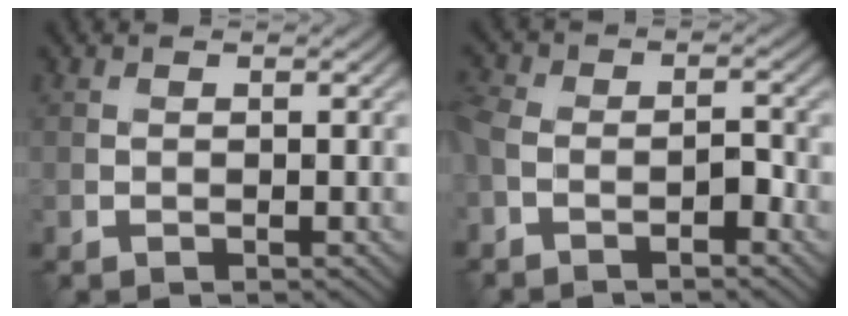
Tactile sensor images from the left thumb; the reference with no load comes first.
{"total": 5.7, "force": [-3.0, 2.8, 3.9], "torque": [-0.067, 0.000, -0.053]}